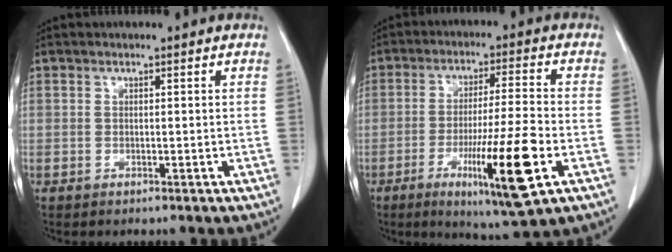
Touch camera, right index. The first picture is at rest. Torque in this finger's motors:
{"motor_torque": [1.66, -0.47, 0.96, 0.15]}